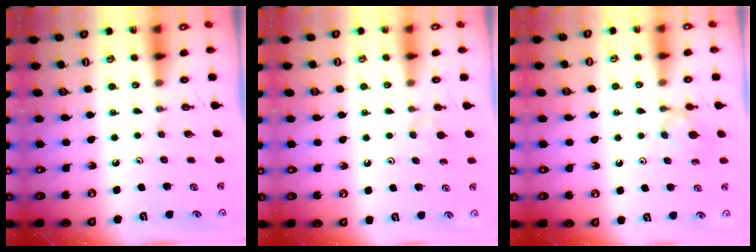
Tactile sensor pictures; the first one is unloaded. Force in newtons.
{"total": 3.3, "press": 3.2, "slide": 0.7}
{"total": 4.6, "press": 4.5, "slide": 0.6}